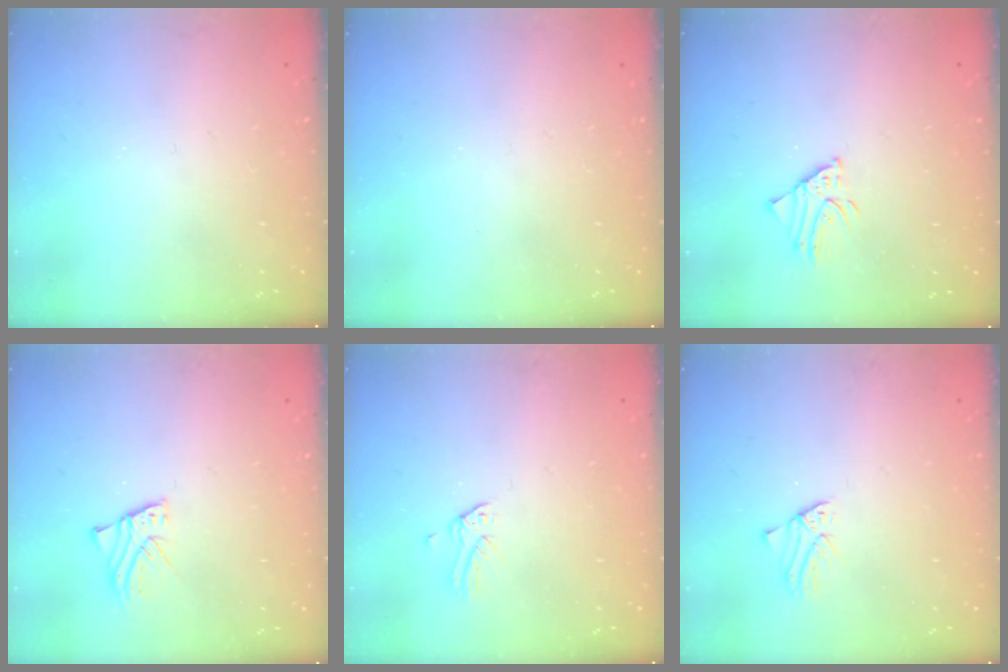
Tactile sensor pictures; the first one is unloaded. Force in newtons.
{"total": 0.0}
{"total": 2.6, "press": 2.6, "slide": 0.2}
{"total": 1.7, "press": 1.7, "slide": 0.1}
{"total": 0.0}
{"total": 1.2, "press": 1.2, "slide": 0.2}